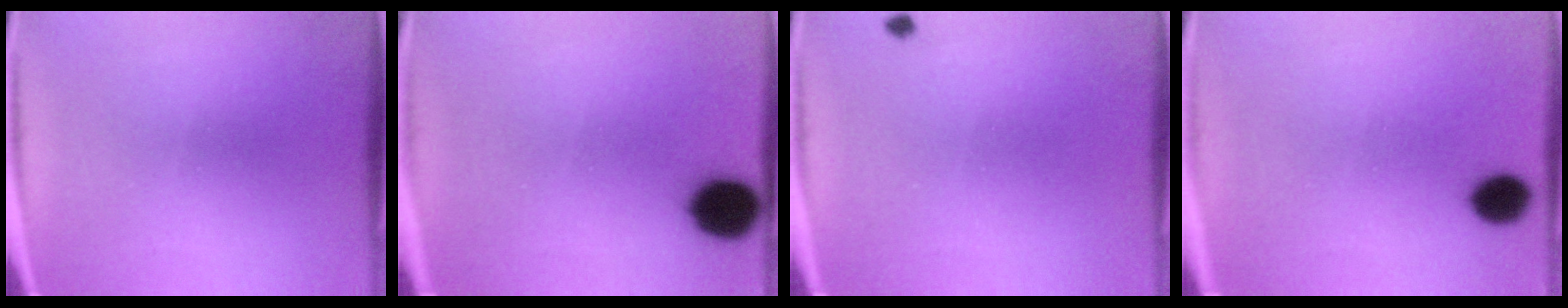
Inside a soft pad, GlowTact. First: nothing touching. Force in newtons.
{"total": 8.5}
{"total": 0.7}
{"total": 6.0}